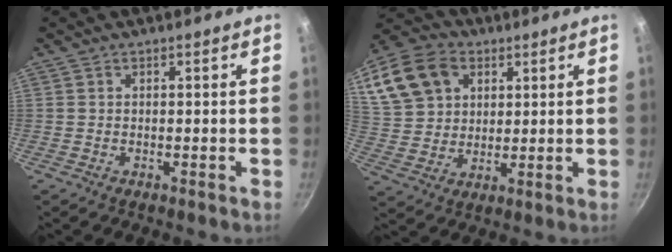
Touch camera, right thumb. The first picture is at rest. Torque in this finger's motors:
{"motor_torque": [-0.82, 0.43, -0.45, 0.35, 0.06]}